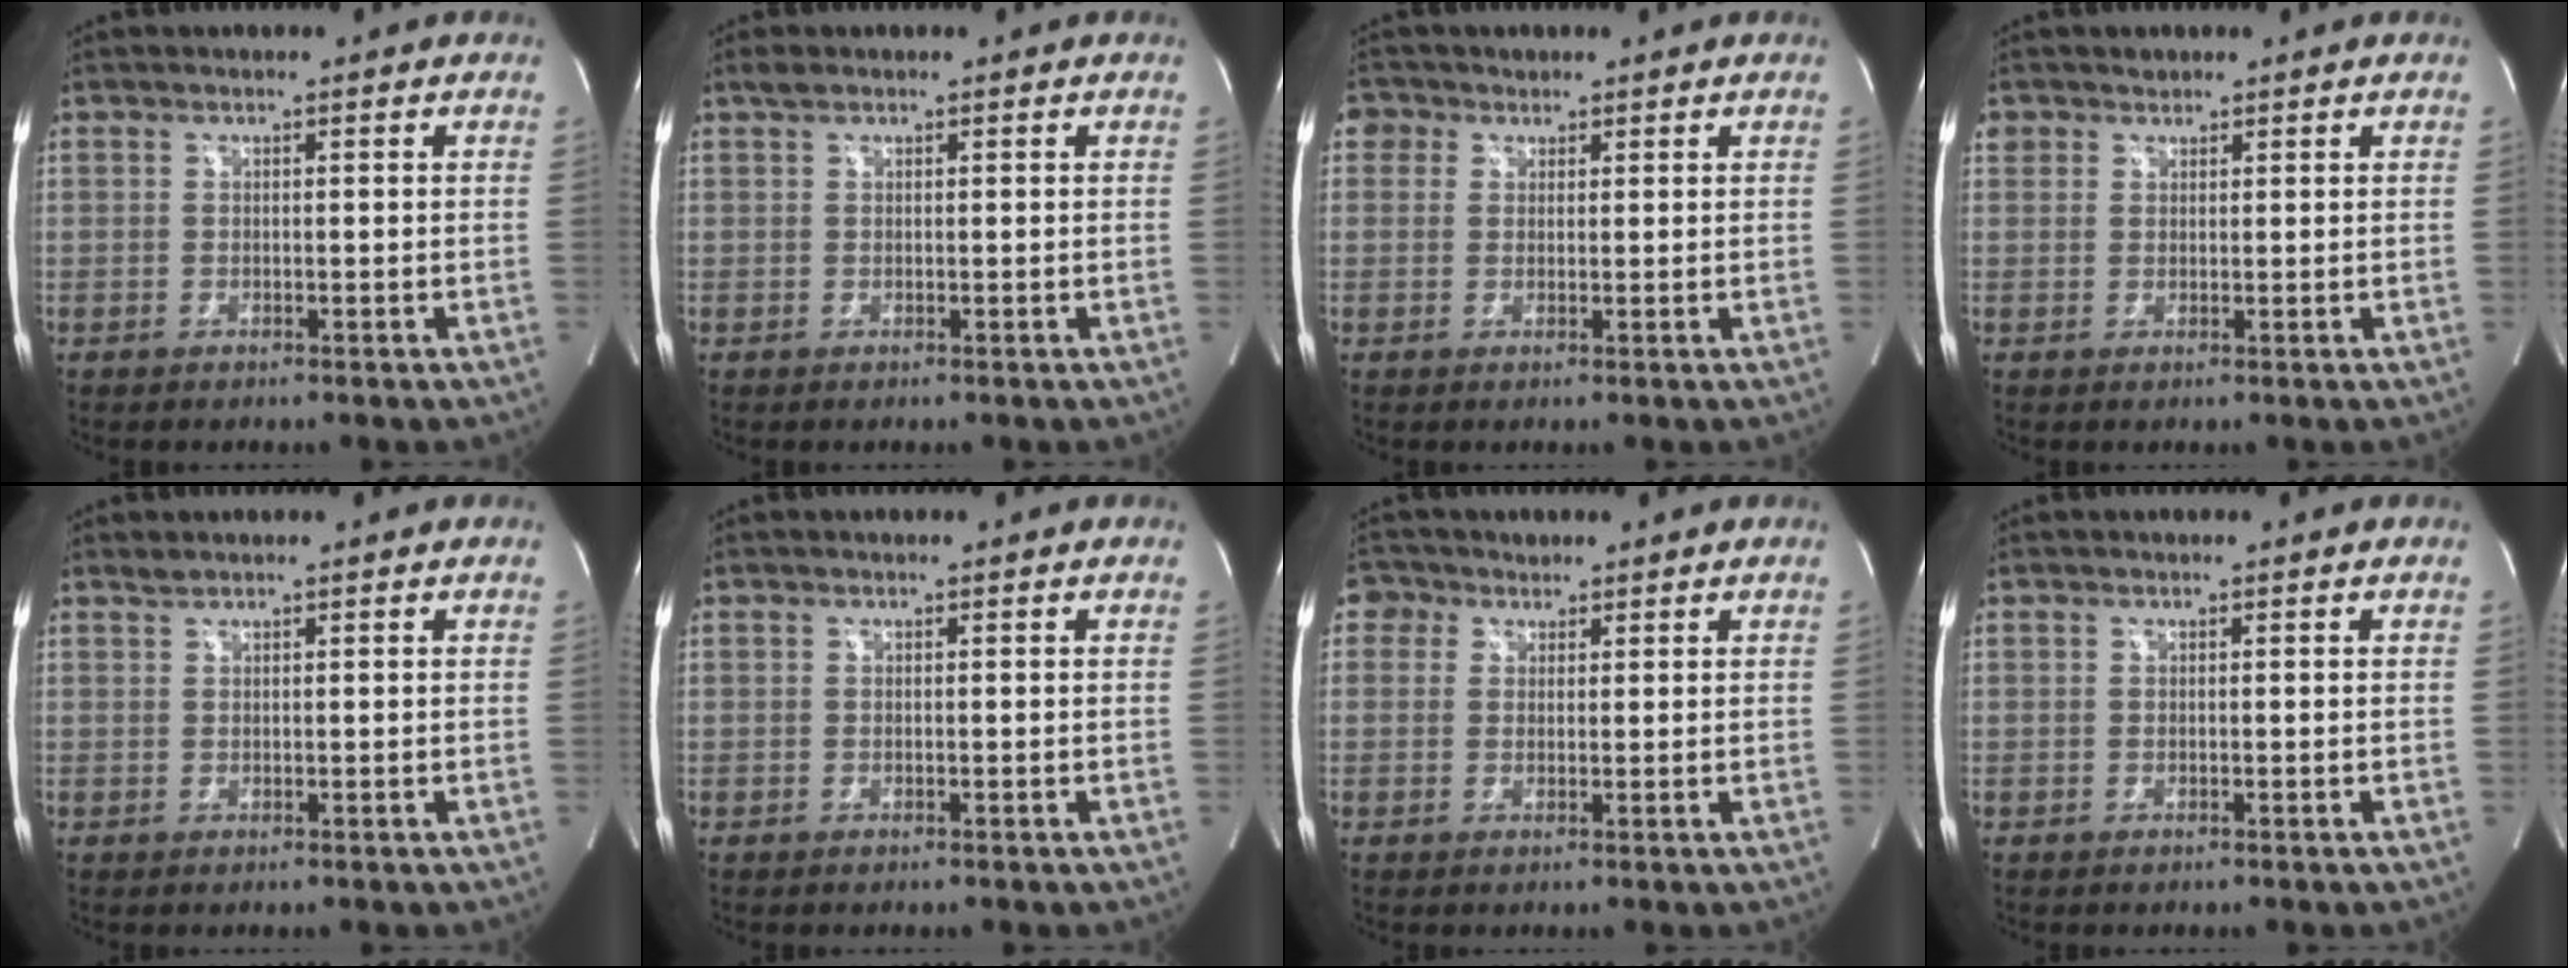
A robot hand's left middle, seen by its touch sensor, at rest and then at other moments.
{"total": 0.9, "force": [0.7, 0.4, 0.4], "torque": [-0.011, 0.011, 0.015]}
{"total": 2.7, "force": [1.4, 2.3, 0.2], "torque": [0.003, 0.011, 0.019]}
{"total": 1.9, "force": [1.2, 1.5, -0.1], "torque": [0.009, 0.006, 0.019]}
{"total": 0.6, "force": [0.6, -0.1, 0.0], "torque": [-0.004, 0.003, 0.015]}
{"total": 0.0}
{"total": 2.9, "force": [1.5, 2.5, 0.1], "torque": [0.001, 0.013, 0.022]}
{"total": 0.0}